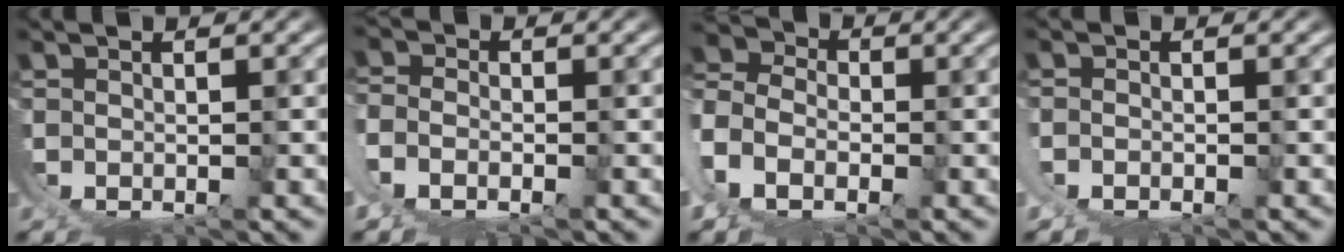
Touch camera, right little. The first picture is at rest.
{"total": 4.4, "force": [0.9, 3.6, 2.3], "torque": [-0.067, -0.009, 0.013]}
{"total": 9.7, "force": [3.6, 7.8, 4.7], "torque": [-0.121, 0.003, 0.040]}
{"total": 1.9, "force": [0.2, 1.6, 1.0], "torque": [-0.028, -0.004, 0.004]}